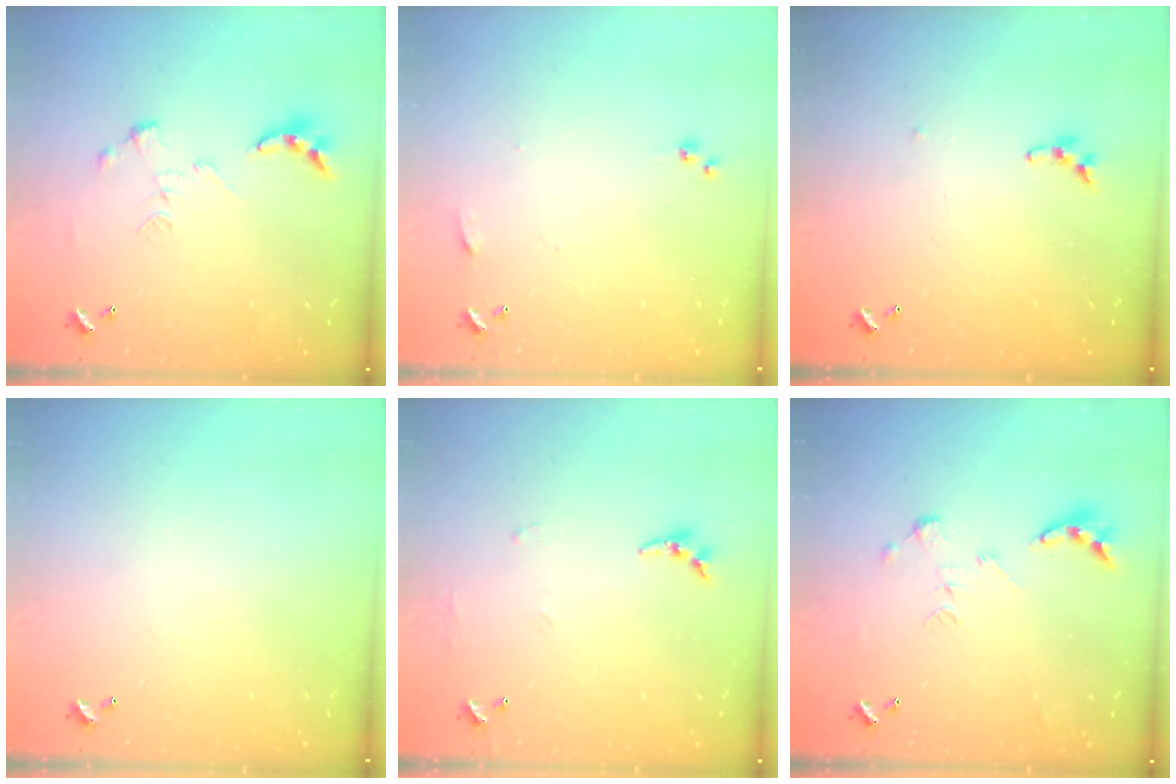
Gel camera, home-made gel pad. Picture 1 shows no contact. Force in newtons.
{"total": 5.1, "press": 5.0, "slide": 0.7}
{"total": 4.6, "press": 4.5, "slide": 0.7}
{"total": 0.0}
{"total": 5.2, "press": 5.2, "slide": 0.5}
{"total": 0.0}